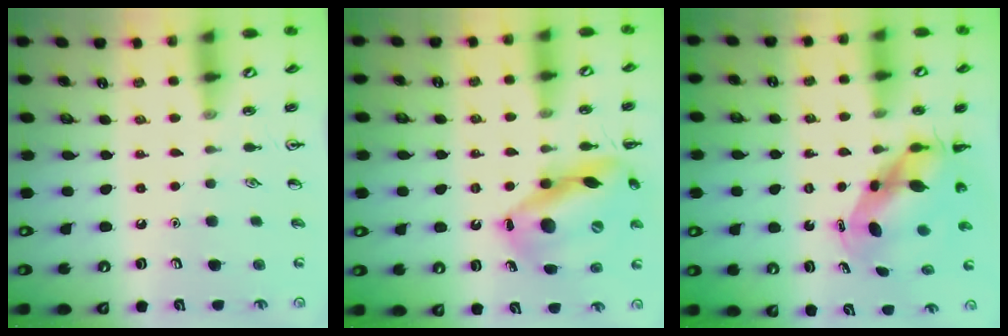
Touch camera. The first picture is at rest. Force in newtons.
{"total": 17.1, "press": 16.6, "slide": 4.1}
{"total": 5.8, "press": 5.6, "slide": 1.3}